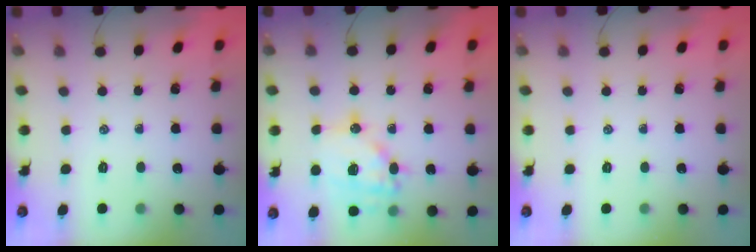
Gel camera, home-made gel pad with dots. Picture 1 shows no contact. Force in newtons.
{"total": 16.8, "press": 16.5, "slide": 3.4}
{"total": 0.0}